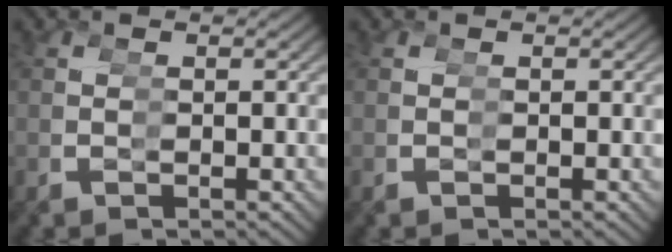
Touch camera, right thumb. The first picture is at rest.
{"total": 0.0}